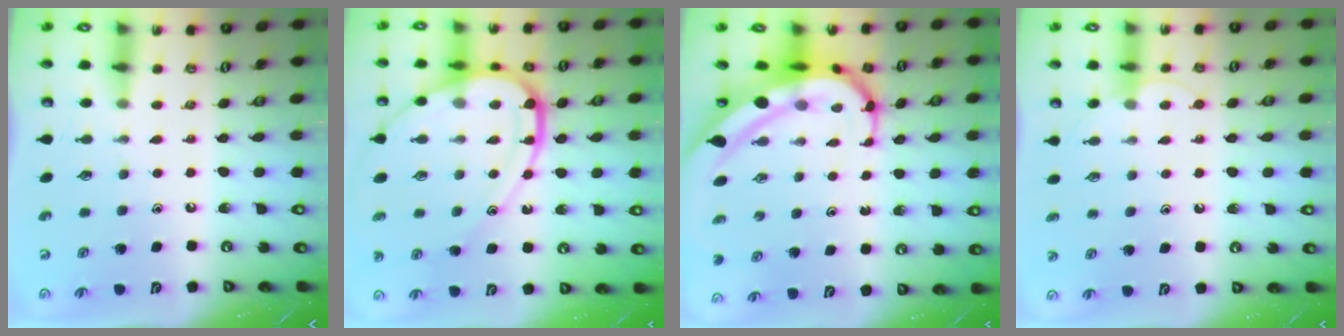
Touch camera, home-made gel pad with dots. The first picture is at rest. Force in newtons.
{"total": 16.4, "press": 16.3, "slide": 1.4}
{"total": 9.6, "press": 9.6, "slide": 1.2}
{"total": 6.1, "press": 6.1, "slide": 0.6}